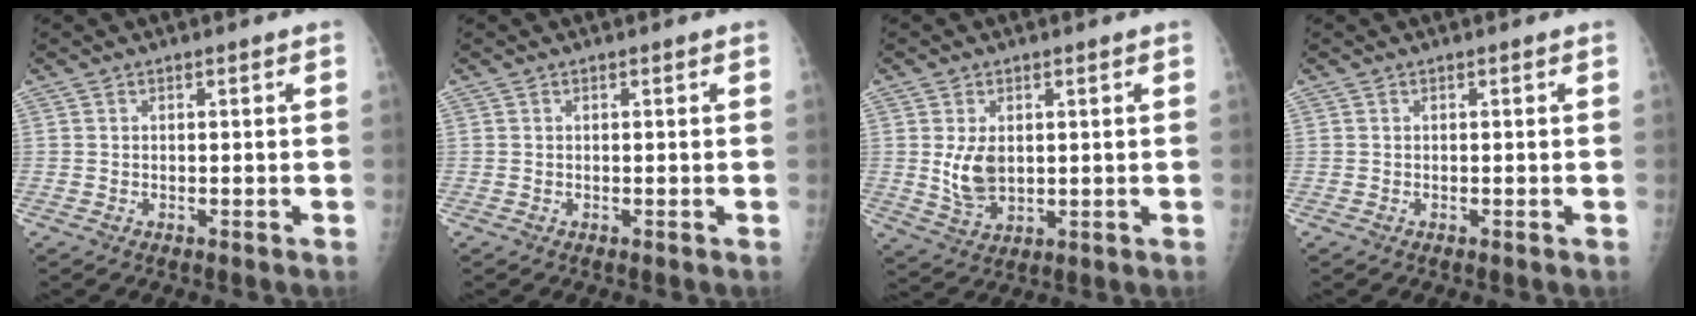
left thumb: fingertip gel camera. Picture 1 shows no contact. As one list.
[{"total": 0.0}, {"total": 6.5, "force": [0.9, 4.3, 4.8], "torque": [-0.074, -0.013, 0.029]}, {"total": 0.0}]